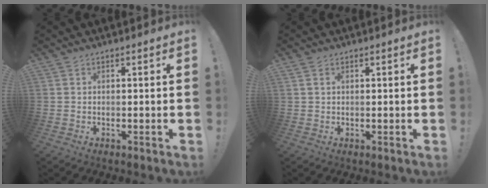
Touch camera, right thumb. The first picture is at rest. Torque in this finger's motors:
{"motor_torque": [-0.20, -0.17, -0.28, 0.19, 0.08]}